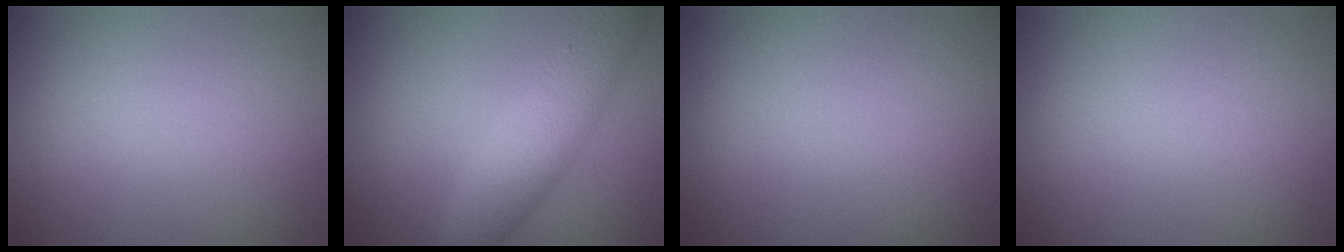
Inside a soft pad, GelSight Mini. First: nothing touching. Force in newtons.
{"total": 4.8, "press": 4.8, "slide": 0.0}
{"total": 0.0}
{"total": 0.0}